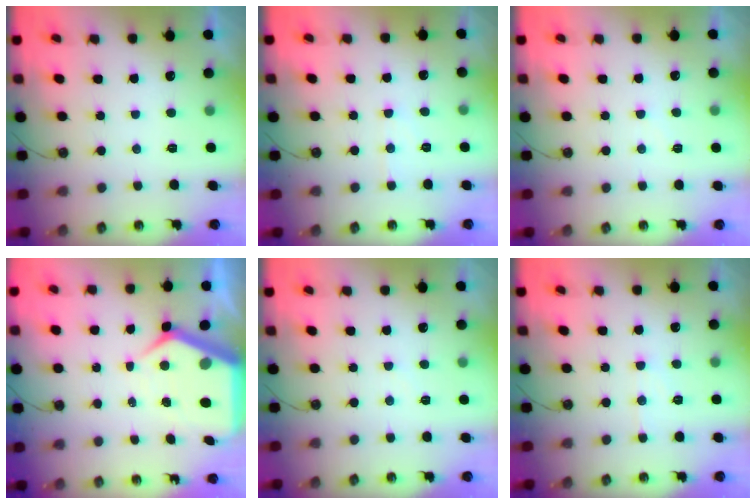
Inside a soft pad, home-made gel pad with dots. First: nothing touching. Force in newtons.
{"total": 4.8, "press": 4.7, "slide": 0.7}
{"total": 3.2, "press": 3.2, "slide": 0.4}
{"total": 9.1, "press": 9.0, "slide": 0.8}
{"total": 2.9, "press": 2.9, "slide": 0.5}
{"total": 6.4, "press": 6.4, "slide": 0.6}